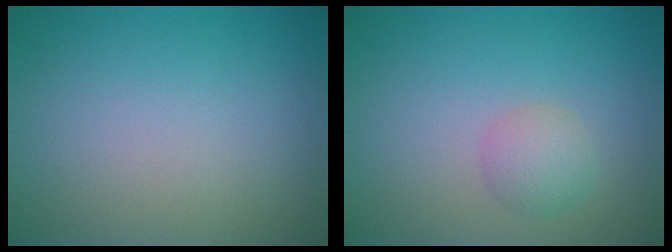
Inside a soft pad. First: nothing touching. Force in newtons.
{"total": 2.0, "press": 2.0, "slide": 0.0}